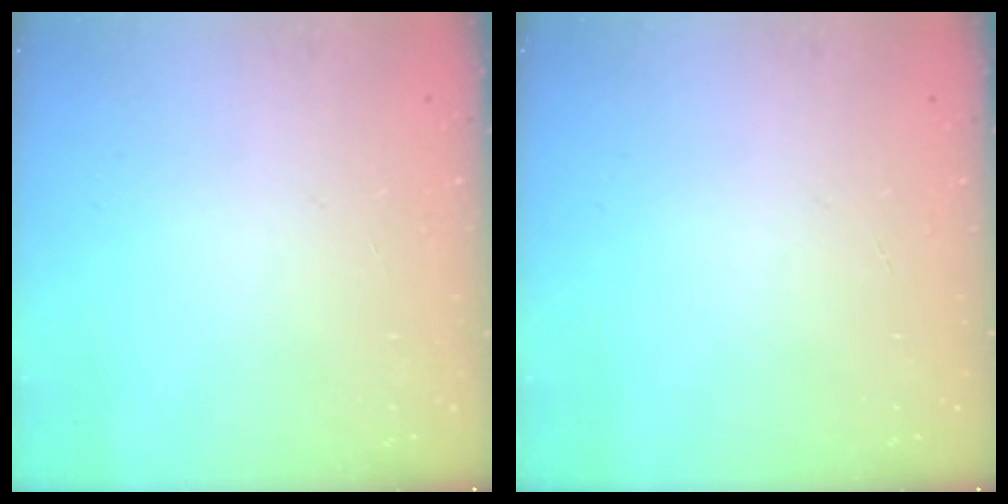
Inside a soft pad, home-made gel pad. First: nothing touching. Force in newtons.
{"total": 0.0}